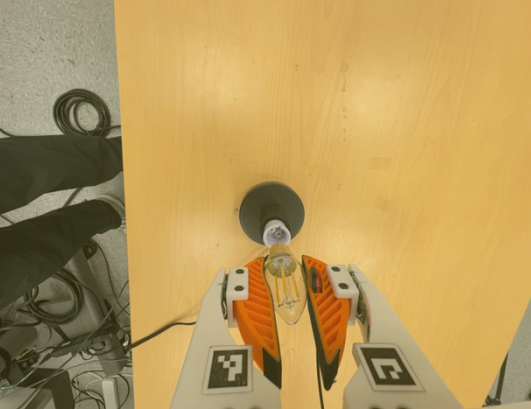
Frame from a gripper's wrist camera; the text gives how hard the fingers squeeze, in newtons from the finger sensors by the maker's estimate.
{"total": 22.0, "left": 25.2, "right": 18.8}